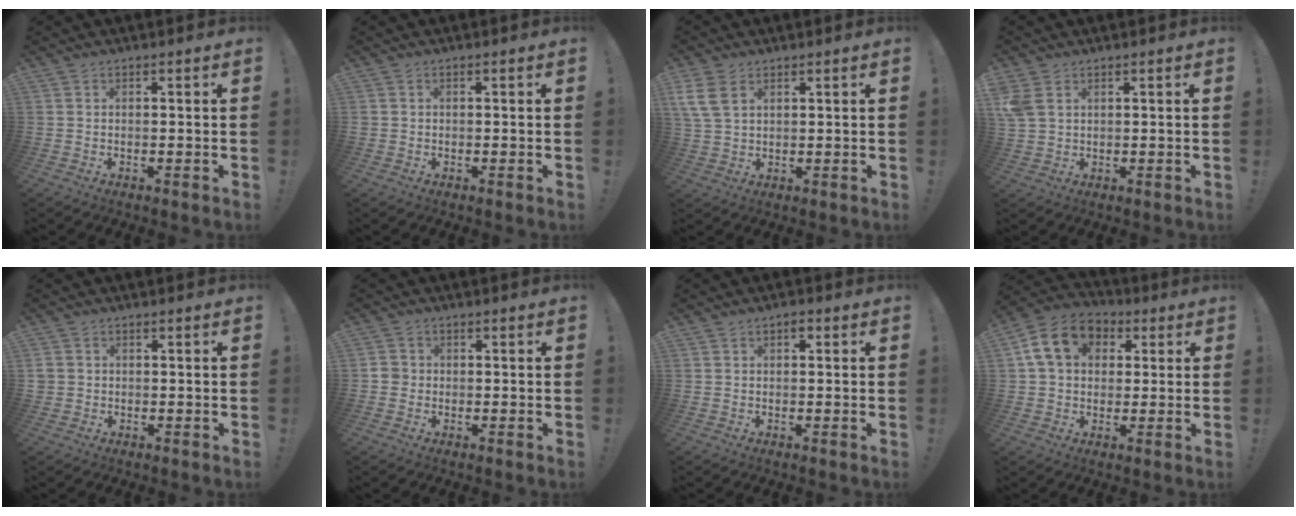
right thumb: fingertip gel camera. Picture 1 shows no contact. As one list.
[{"total": 0.8, "force": [-0.2, 0.8, 0.1], "torque": [-0.002, 0.003, -0.004]}, {"total": 7.3, "force": [3.6, 4.5, 4.5], "torque": [-0.090, -0.007, 0.071]}, {"total": 5.0, "force": [2.1, 3.3, 3.1], "torque": [-0.064, -0.002, 0.045]}, {"total": 1.9, "force": [0.1, 1.9, 0.5], "torque": [-0.001, 0.001, 0.002]}, {"total": 2.8, "force": [-0.5, 2.6, 0.8], "torque": [-0.012, 0.010, -0.008]}, {"total": 1.6, "force": [0.6, 1.2, 0.9], "torque": [-0.005, 0.001, 0.007]}, {"total": 14.0, "force": [4.4, 10.6, 8.0], "torque": [-0.120, 0.001, 0.090]}]